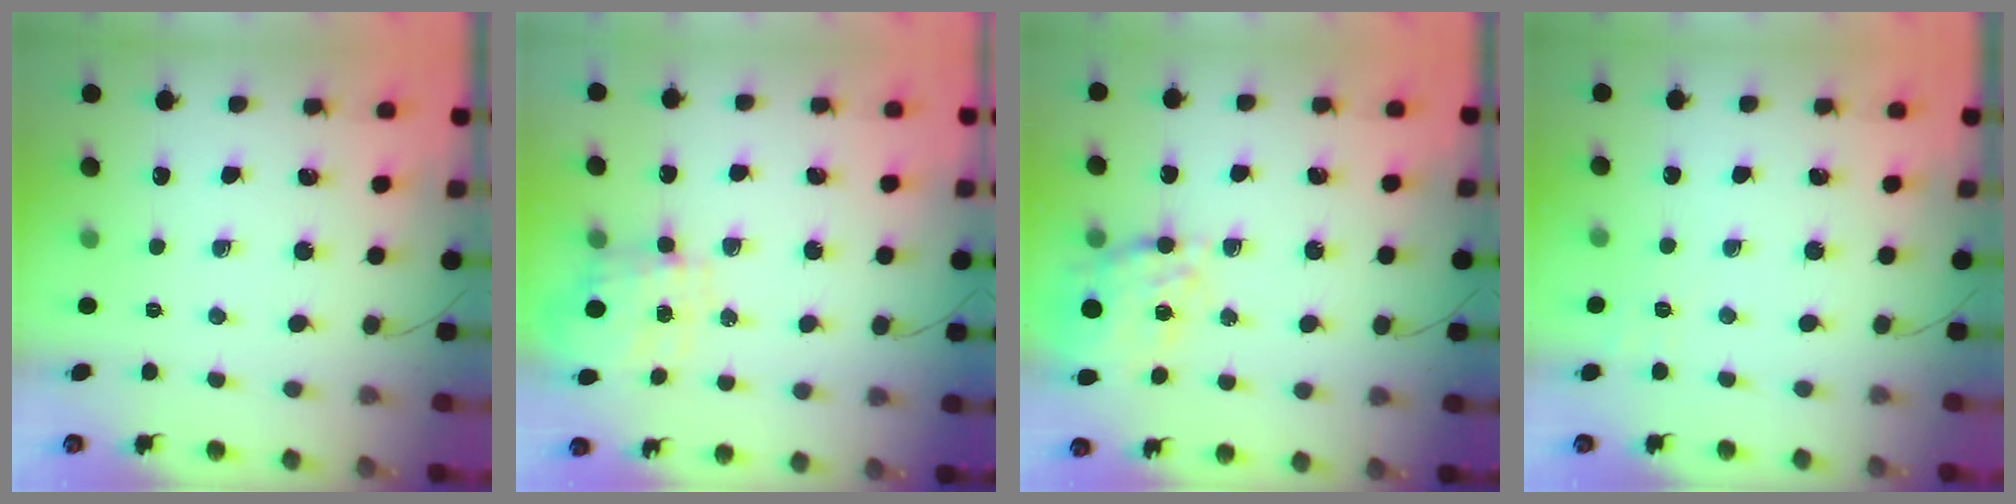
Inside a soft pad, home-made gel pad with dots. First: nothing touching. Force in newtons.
{"total": 3.4, "press": 3.2, "slide": 1.0}
{"total": 12.8, "press": 12.0, "slide": 4.6}
{"total": 1.8, "press": 0.5, "slide": 1.7}